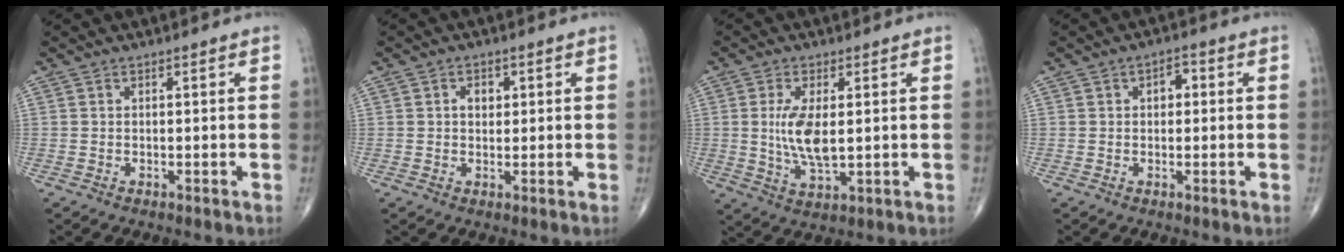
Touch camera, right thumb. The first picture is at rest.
{"total": 2.5, "force": [0.7, 1.9, 1.6], "torque": [-0.013, 0.000, 0.008]}
{"total": 8.1, "force": [0.7, 3.3, 7.3], "torque": [-0.148, -0.016, 0.019]}
{"total": 2.9, "force": [0.5, 2.0, 2.1], "torque": [-0.016, 0.009, 0.002]}